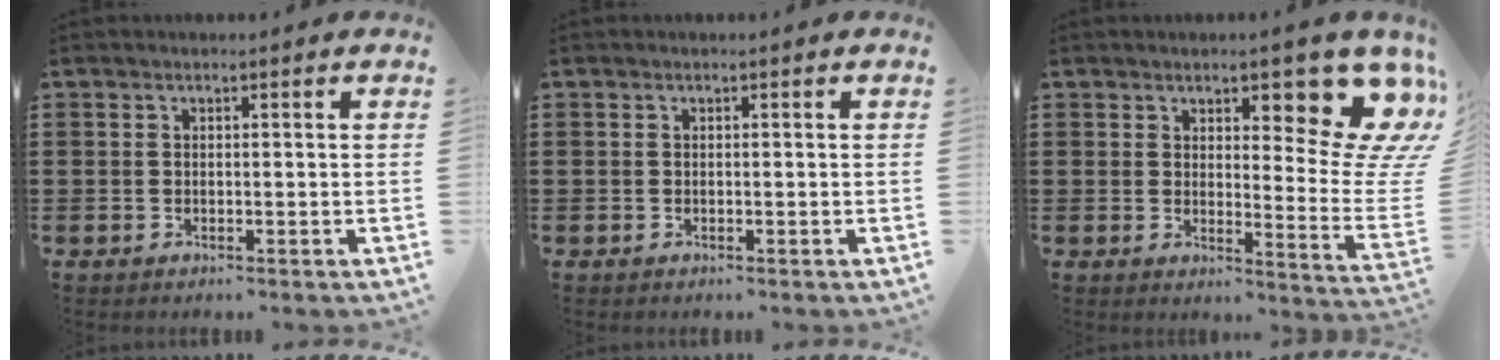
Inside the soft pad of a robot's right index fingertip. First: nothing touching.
{"total": 0.0}
{"total": 11.0, "force": [6.5, 4.0, 7.8], "torque": [-0.108, -0.044, 0.115]}